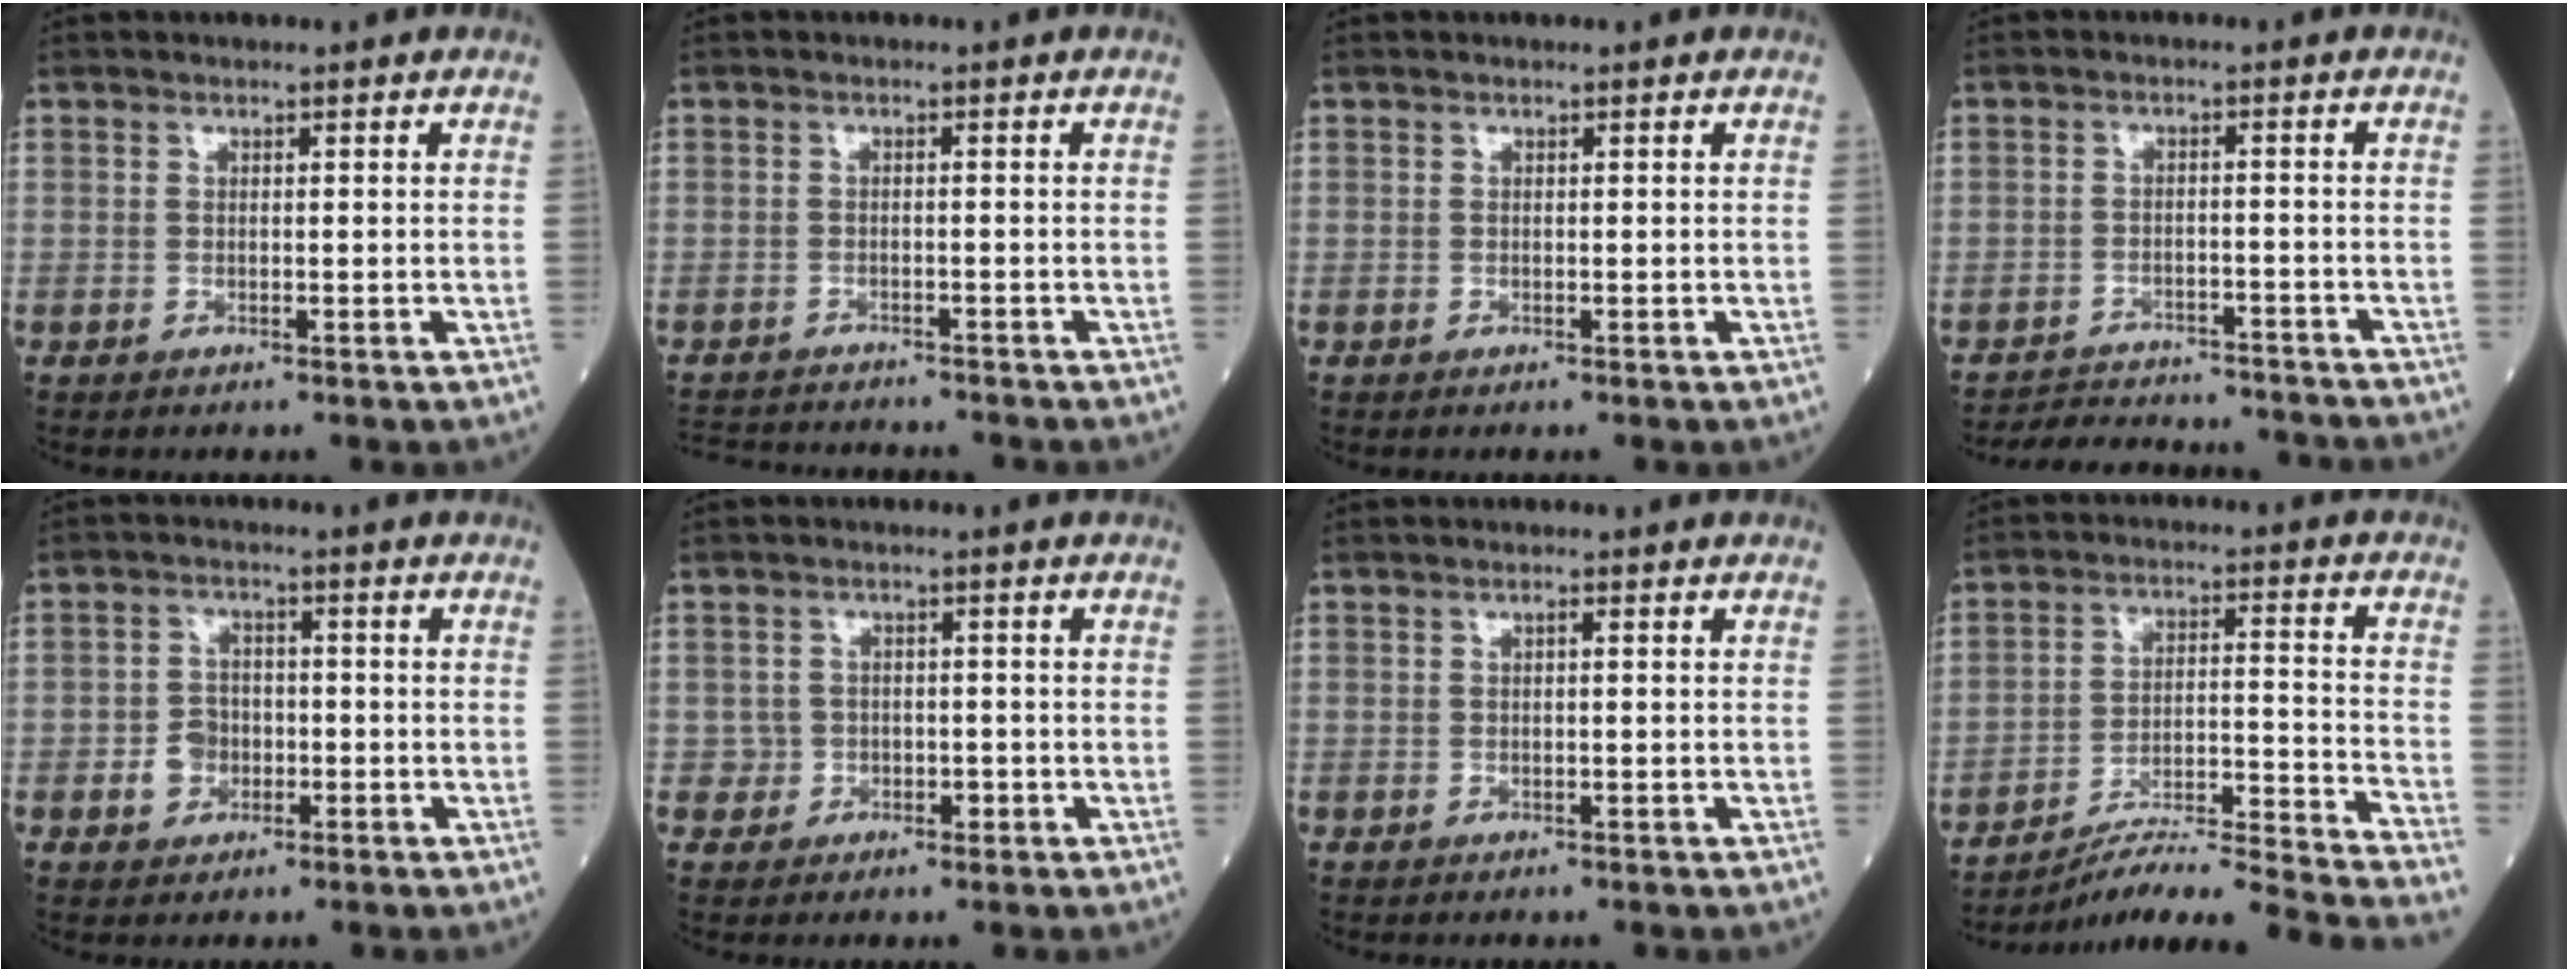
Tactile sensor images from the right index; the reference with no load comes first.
{"total": 9.2, "force": [-8.8, 1.4, 2.5], "torque": [-0.045, -0.001, -0.125]}
{"total": 0.0}
{"total": 11.7, "force": [-11.3, 2.1, 2.3], "torque": [-0.038, 0.010, -0.150]}
{"total": 3.9, "force": [-1.3, 3.3, 1.7], "torque": [-0.032, 0.009, -0.022]}
{"total": 2.7, "force": [-0.8, 2.5, 0.2], "torque": [0.010, 0.011, -0.012]}
{"total": 0.6, "force": [0.1, 0.0, 0.6], "torque": [-0.012, 0.001, 0.001]}
{"total": 18.8, "force": [-17.3, -2.7, 6.8], "torque": [-0.084, -0.005, -0.262]}